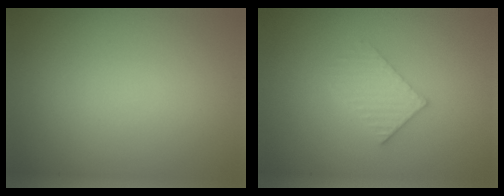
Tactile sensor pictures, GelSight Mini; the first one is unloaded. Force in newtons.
{"total": 2.3, "press": 2.2, "slide": 0.3}